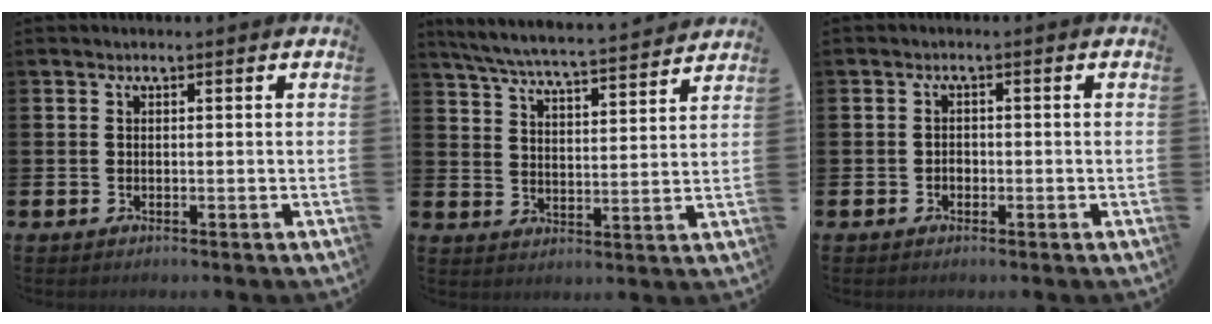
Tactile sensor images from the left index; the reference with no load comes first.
{"total": 6.5, "force": [6.2, 0.2, 1.9], "torque": [-0.064, -0.043, 0.108]}
{"total": 1.1, "force": [-0.5, 0.9, 0.4], "torque": [-0.004, 0.001, -0.013]}